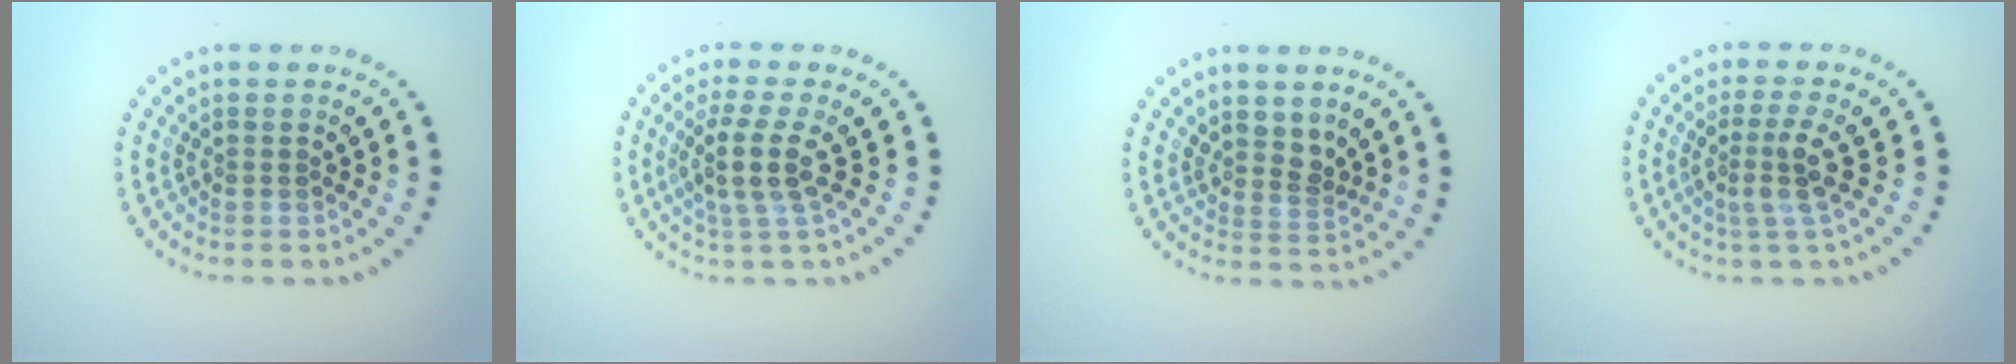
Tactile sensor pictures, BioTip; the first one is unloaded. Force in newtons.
{"total": 3.3, "press": 2.6, "slide": 2.1}
{"total": 2.0, "press": 1.5, "slide": 1.4}
{"total": 2.8, "press": 2.0, "slide": 2.0}